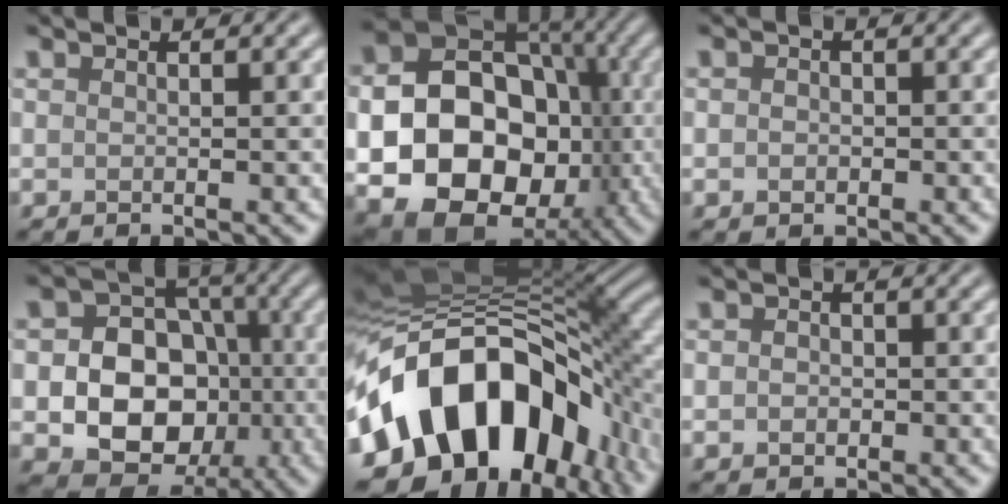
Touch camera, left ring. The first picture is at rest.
{"total": 20.1, "force": [-3.4, 16.7, 10.7], "torque": [-0.172, -0.038, -0.077]}
{"total": 1.1, "force": [-0.1, 1.0, 0.5], "torque": [-0.001, -0.001, -0.008]}
{"total": 9.9, "force": [-1.9, 7.8, 5.7], "torque": [-0.072, -0.001, -0.054]}
{"total": 16.5, "force": [-5.5, 10.3, 11.6], "torque": [-0.193, 0.005, -0.094]}
{"total": 1.5, "force": [-0.1, 1.3, 0.7], "torque": [0.000, 0.002, -0.009]}